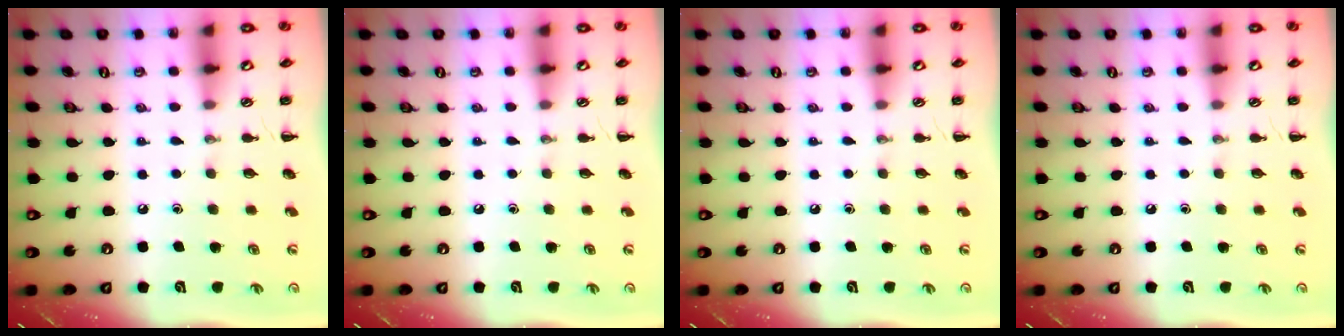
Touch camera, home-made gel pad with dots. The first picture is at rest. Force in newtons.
{"total": 0.0}
{"total": 0.0}
{"total": 0.0}